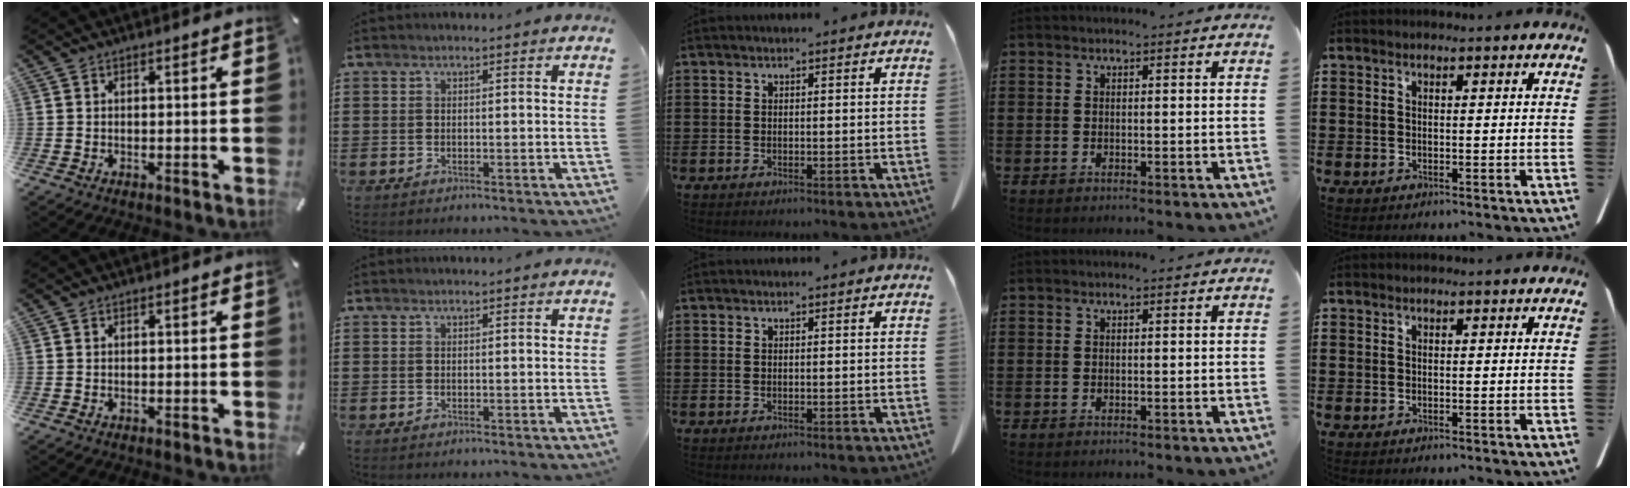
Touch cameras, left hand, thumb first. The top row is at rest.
{}